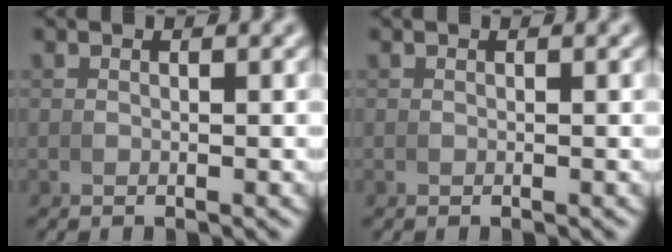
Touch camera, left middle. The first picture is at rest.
{"total": 0.0}